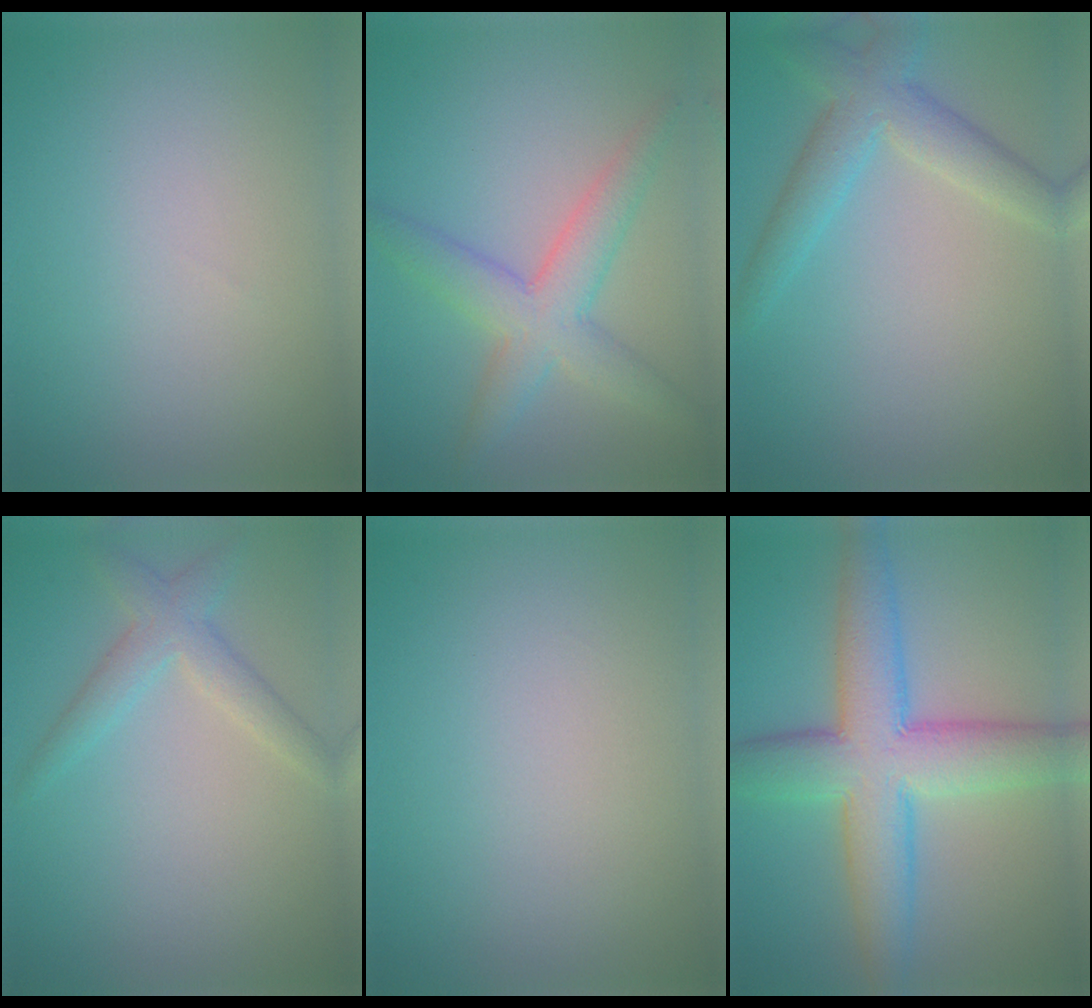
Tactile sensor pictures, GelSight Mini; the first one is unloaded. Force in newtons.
{"total": 4.9, "press": 4.9, "slide": 0.2}
{"total": 4.2, "press": 4.2, "slide": 0.2}
{"total": 2.8, "press": 2.8, "slide": 0.1}
{"total": 0.0}
{"total": 8.9, "press": 8.9, "slide": 0.2}